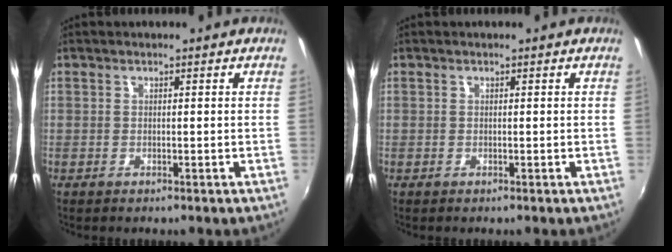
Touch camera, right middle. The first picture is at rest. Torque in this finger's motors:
{"motor_torque": [0.00, 0.00, 0.00, 0.00]}